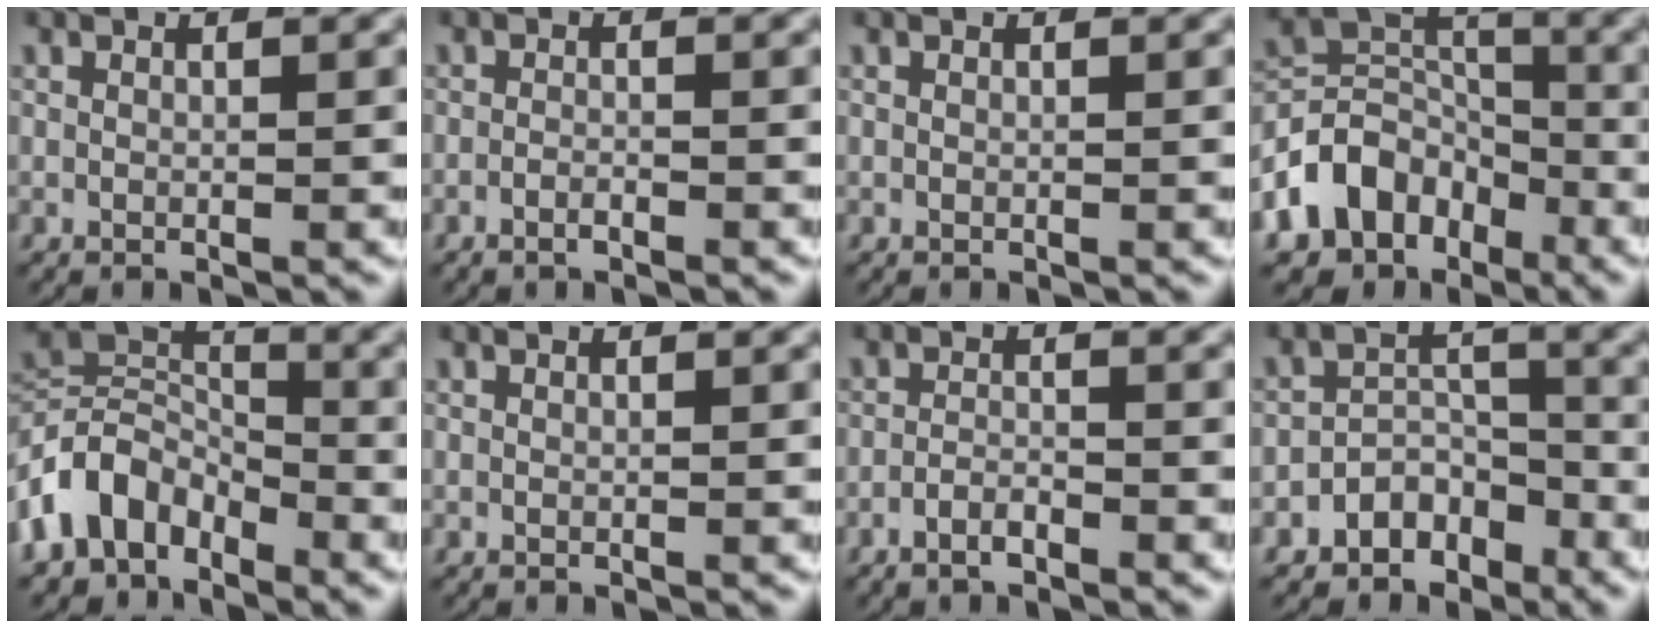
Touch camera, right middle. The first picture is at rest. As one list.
[{"total": 1.4, "force": [-1.2, 0.3, 0.6], "torque": [-0.013, -0.001, -0.024]}, {"total": 0.0}, {"total": 12.3, "force": [-3.9, 9.6, 6.7], "torque": [-0.116, -0.025, -0.064]}, {"total": 9.5, "force": [-2.6, 7.3, 5.6], "torque": [-0.102, -0.019, -0.049]}, {"total": 0.0}, {"total": 2.3, "force": [-2.0, 0.7, 0.9], "torque": [-0.016, -0.002, -0.040]}, {"total": 5.7, "force": [-4.3, 3.3, 1.6], "torque": [-0.010, -0.008, -0.076]}]